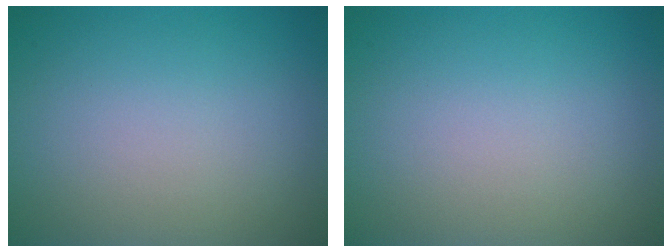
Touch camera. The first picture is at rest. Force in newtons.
{"total": 0.0}